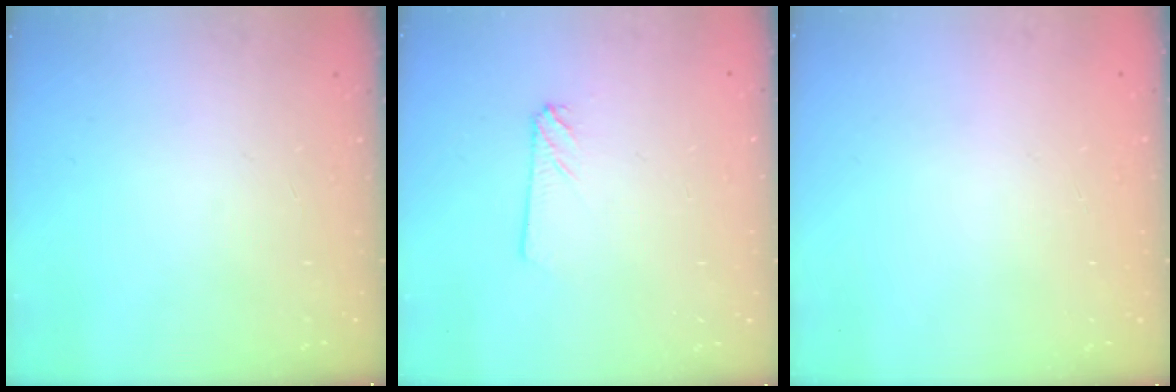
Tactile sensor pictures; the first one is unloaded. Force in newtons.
{"total": 2.4, "press": 2.4, "slide": 0.2}
{"total": 0.0}